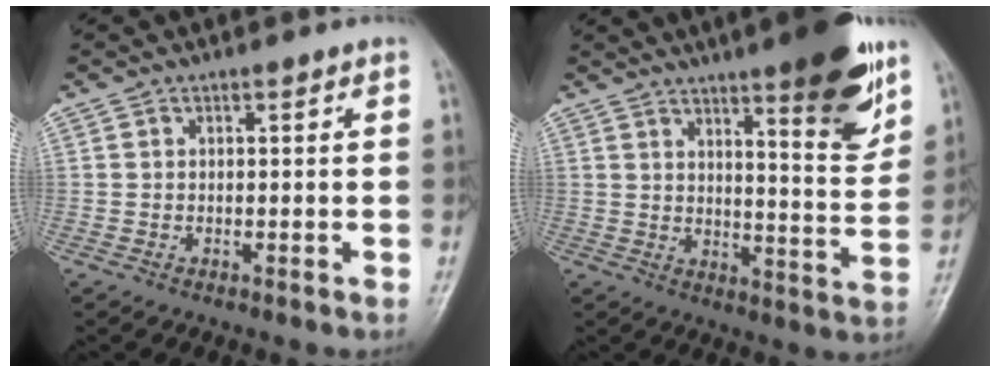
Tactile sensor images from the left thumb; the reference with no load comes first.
{"total": 15.0, "force": [9.1, 3.1, 11.5], "torque": [-0.132, -0.056, 0.131]}